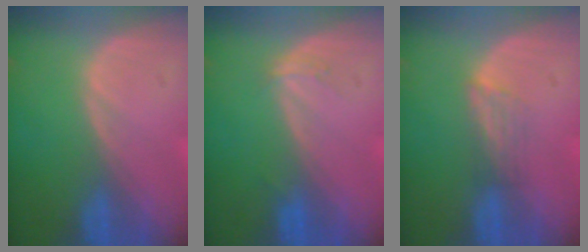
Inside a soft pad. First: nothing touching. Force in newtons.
{"total": 1.1, "press": 1.1, "slide": 0.1}
{"total": 2.4, "press": 1.9, "slide": 1.5}